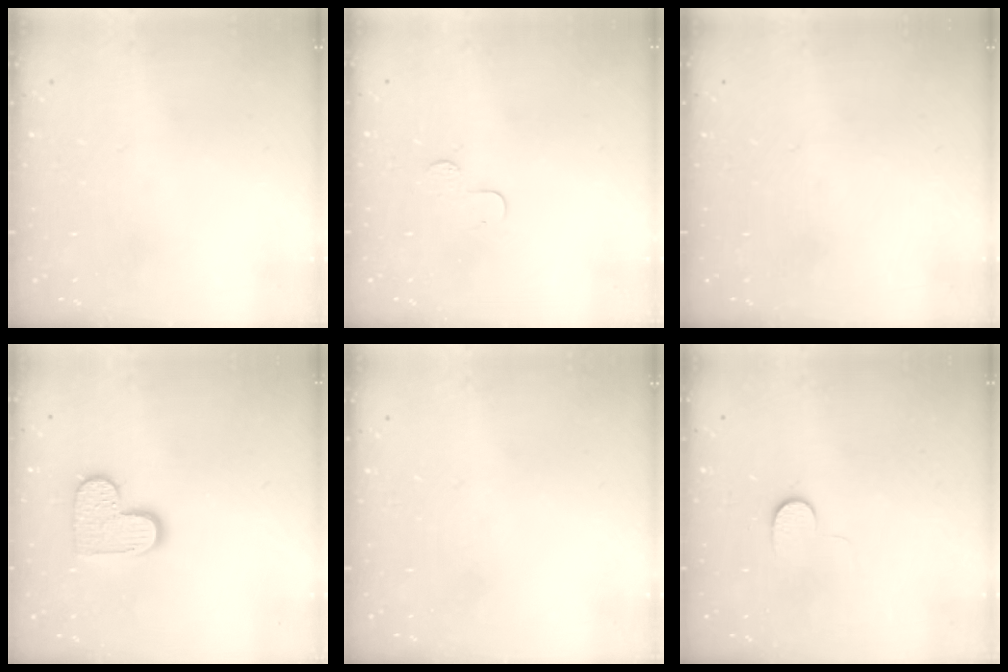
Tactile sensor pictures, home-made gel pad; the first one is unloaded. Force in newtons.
{"total": 3.9, "press": 3.9, "slide": 0.4}
{"total": 0.0}
{"total": 10.4, "press": 10.4, "slide": 0.6}
{"total": 0.0}
{"total": 6.8, "press": 6.7, "slide": 1.0}